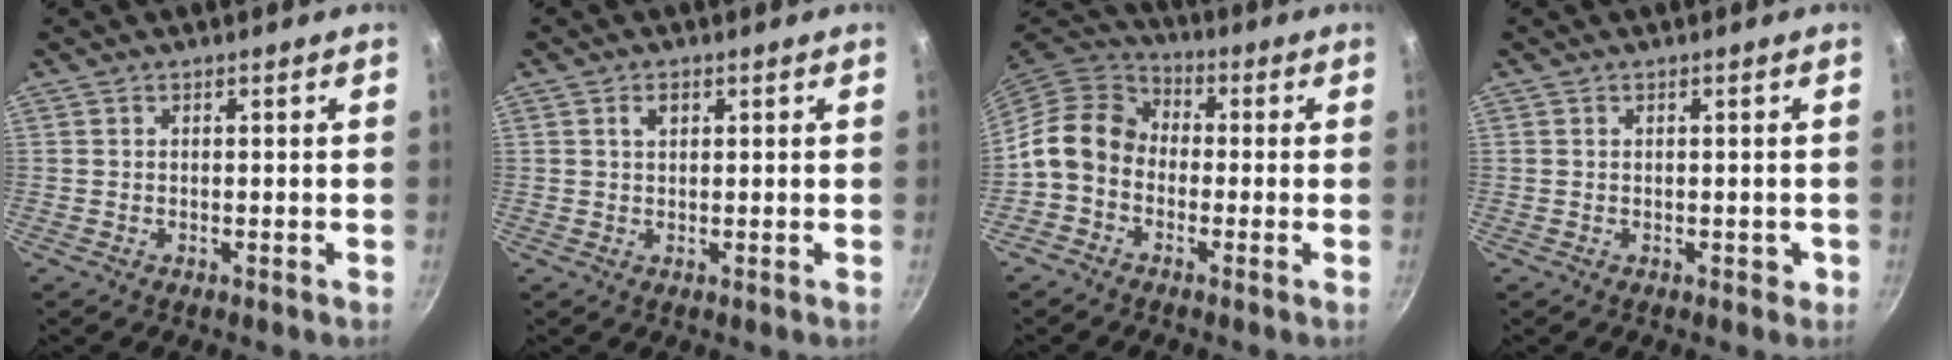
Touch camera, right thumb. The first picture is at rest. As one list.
[{"total": 2.0, "force": [0.8, 1.3, 1.4], "torque": [-0.017, 0.002, 0.013]}, {"total": 9.9, "force": [-1.6, 8.0, 5.7], "torque": [-0.078, 0.037, -0.055]}, {"total": 1.1, "force": [-0.1, 0.9, 0.7], "torque": [0.001, 0.003, 0.000]}]